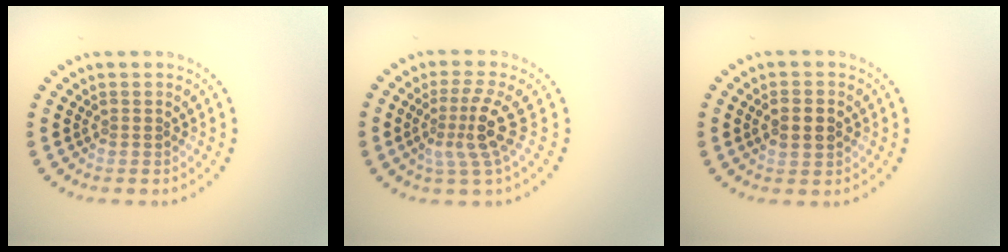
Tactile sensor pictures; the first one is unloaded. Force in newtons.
{"total": 3.5, "press": 2.4, "slide": 2.5}
{"total": 2.4, "press": 2.4, "slide": 0.3}